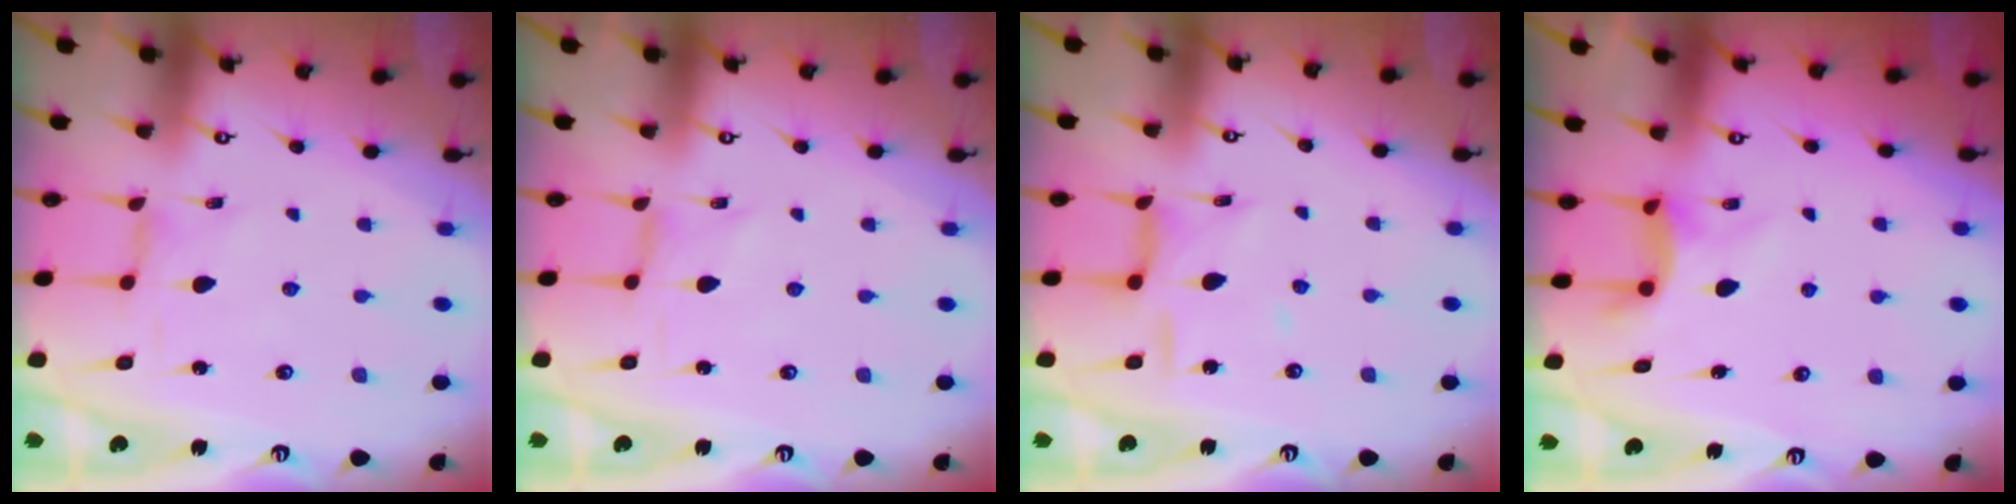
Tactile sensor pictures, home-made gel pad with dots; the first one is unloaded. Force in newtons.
{"total": 0.0}
{"total": 11.1, "press": 11.1, "slide": 0.9}
{"total": 5.9, "press": 5.9, "slide": 0.3}